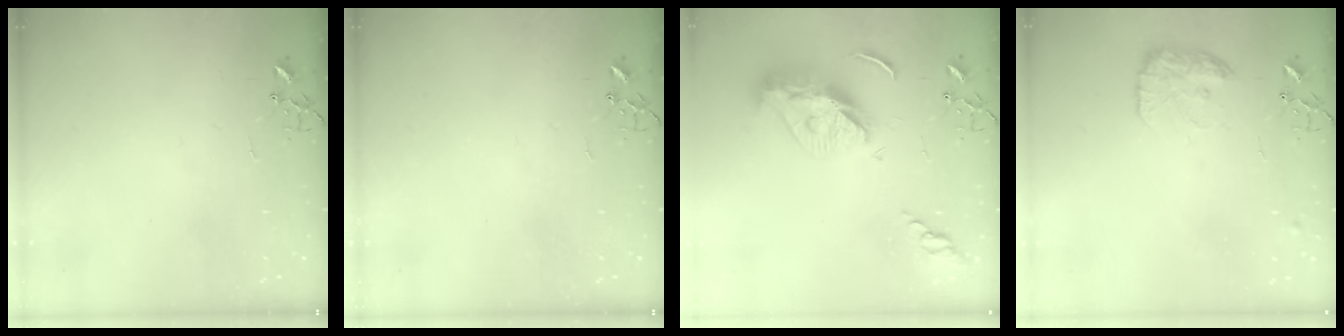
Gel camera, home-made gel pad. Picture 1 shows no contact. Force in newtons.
{"total": 0.0}
{"total": 13.4, "press": 13.4, "slide": 1.2}
{"total": 13.1, "press": 13.0, "slide": 0.7}